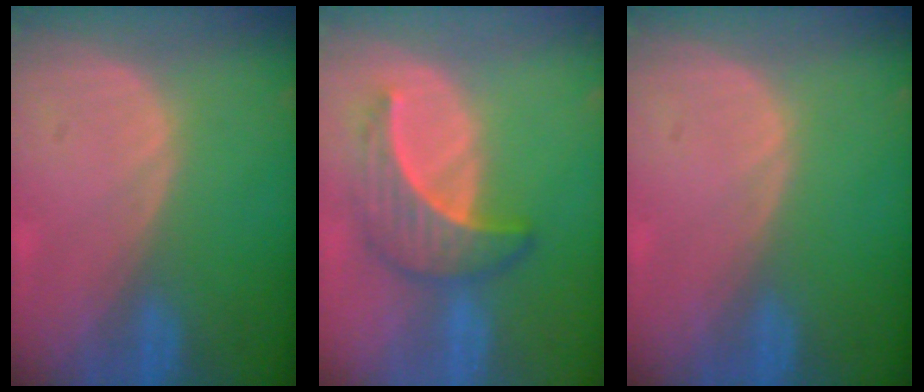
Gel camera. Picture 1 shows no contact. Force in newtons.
{"total": 6.9, "press": 6.3, "slide": 2.9}
{"total": 0.0}